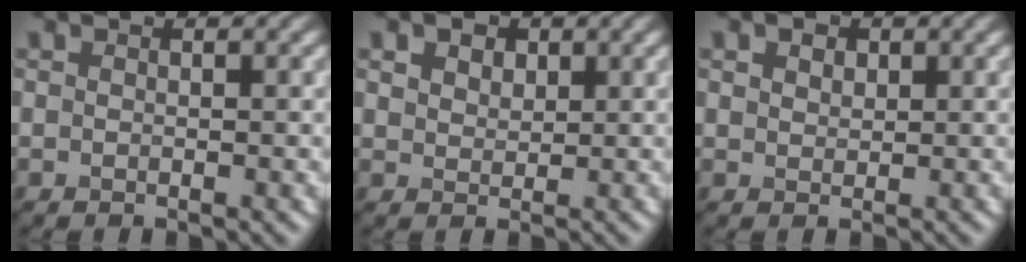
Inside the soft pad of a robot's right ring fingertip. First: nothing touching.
{"total": 4.3, "force": [2.5, 2.6, 2.2], "torque": [-0.046, 0.018, 0.030]}
{"total": 2.6, "force": [1.6, 1.6, 1.3], "torque": [-0.021, 0.012, 0.011]}